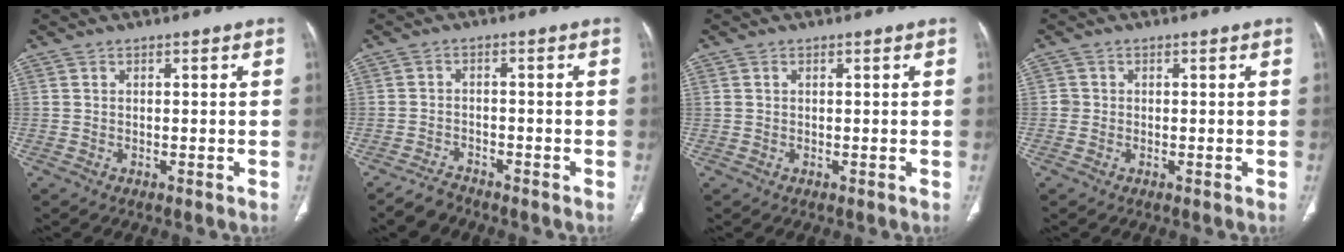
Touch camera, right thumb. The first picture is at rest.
{"total": 3.4, "force": [-3.1, 1.4, 0.6], "torque": [-0.020, 0.011, -0.055]}
{"total": 0.6, "force": [0.3, 0.4, 0.3], "torque": [-0.006, 0.004, 0.006]}
{"total": 1.2, "force": [-0.1, 1.2, 0.1], "torque": [0.006, 0.005, -0.003]}